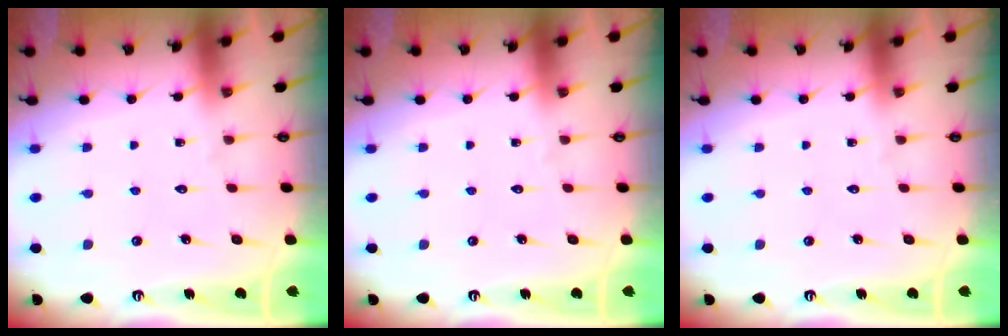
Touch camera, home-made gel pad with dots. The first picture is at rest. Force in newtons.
{"total": 0.0}
{"total": 0.0}